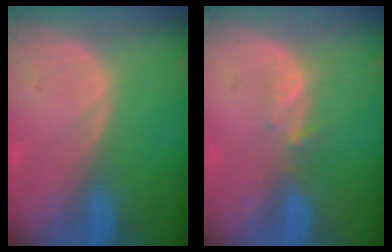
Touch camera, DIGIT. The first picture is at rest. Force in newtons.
{"total": 1.9, "press": 1.8, "slide": 0.7}